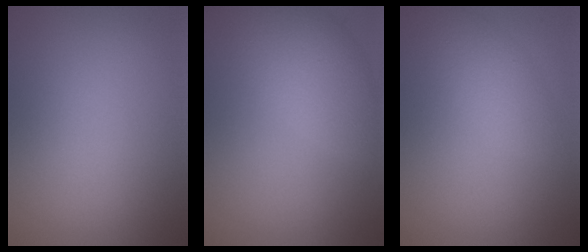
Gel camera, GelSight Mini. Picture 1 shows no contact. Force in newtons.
{"total": 5.0, "press": 5.0, "slide": 0.1}
{"total": 1.7, "press": 1.7, "slide": 0.0}